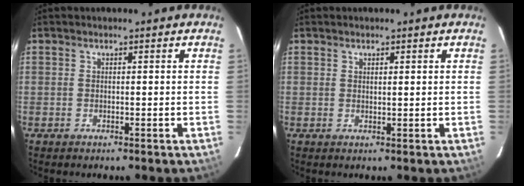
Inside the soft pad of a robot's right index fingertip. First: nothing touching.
{"total": 1.0, "force": [0.7, 0.2, 0.7], "torque": [-0.012, 0.002, 0.012]}